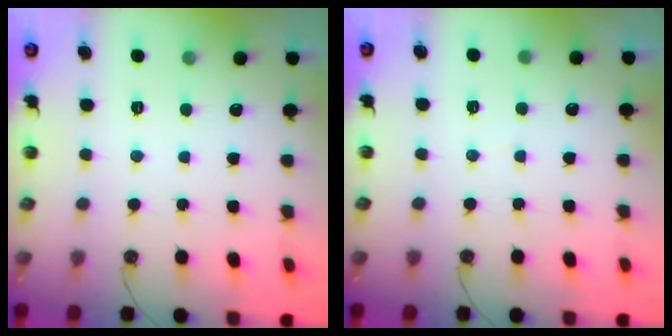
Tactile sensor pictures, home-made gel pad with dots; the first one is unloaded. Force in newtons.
{"total": 1.8, "press": 1.7, "slide": 0.1}